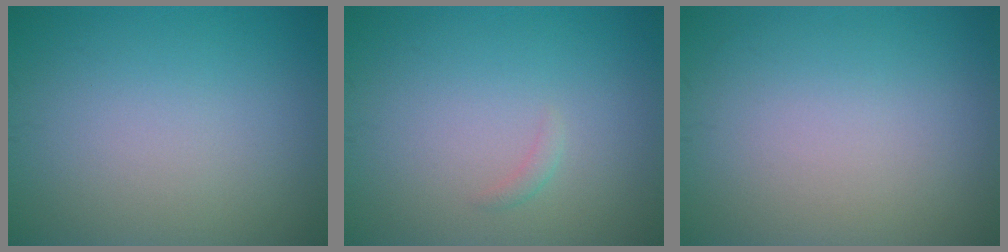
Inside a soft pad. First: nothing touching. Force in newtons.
{"total": 0.6, "press": 0.6, "slide": 0.0}
{"total": 0.0}